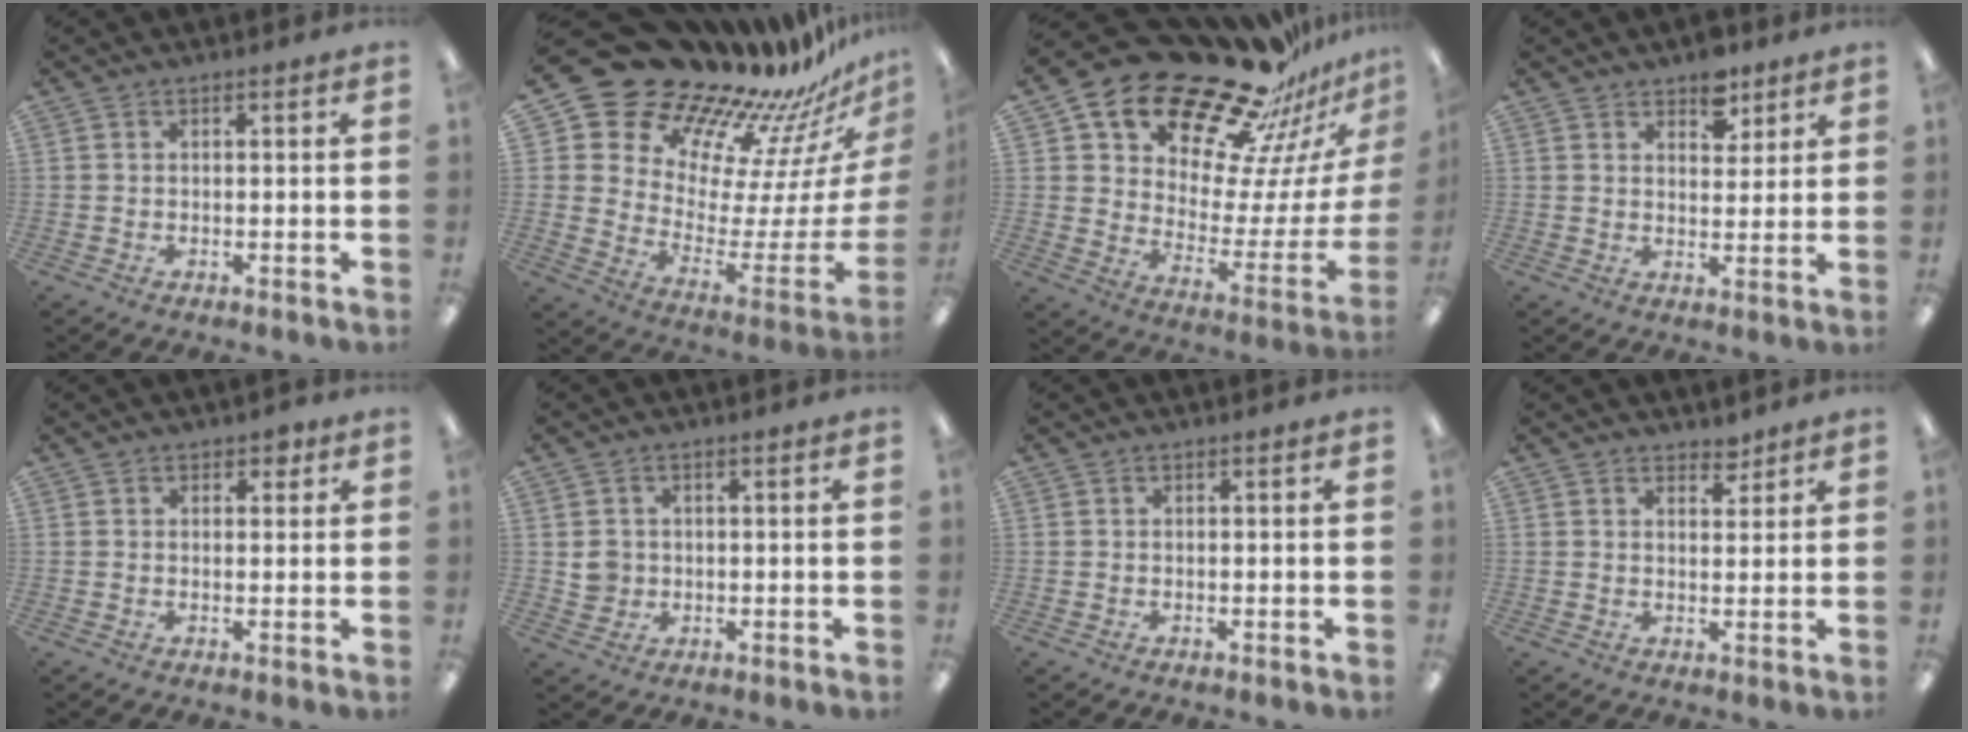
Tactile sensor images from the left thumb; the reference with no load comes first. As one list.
[{"total": 24.1, "force": [21.3, 9.7, 5.4], "torque": [-0.077, -0.200, 0.404]}, {"total": 23.8, "force": [20.2, 8.7, 9.0], "torque": [-0.140, -0.165, 0.352]}, {"total": 6.1, "force": [4.5, 3.4, 2.4], "torque": [-0.013, -0.024, 0.074]}, {"total": 2.1, "force": [1.2, 1.5, 0.9], "torque": [-0.003, -0.002, 0.019]}, {"total": 3.6, "force": [0.4, 3.6, 0.6], "torque": [-0.001, 0.000, 0.005]}, {"total": 0.0}, {"total": 3.1, "force": [2.7, 1.4, 0.6], "torque": [0.010, -0.020, 0.047]}]